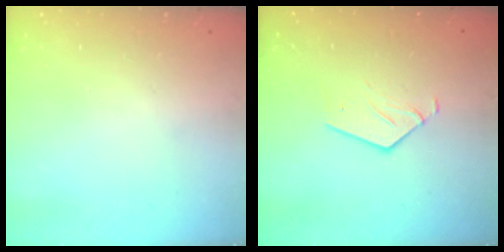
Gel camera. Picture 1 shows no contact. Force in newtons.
{"total": 3.0, "press": 3.0, "slide": 0.2}